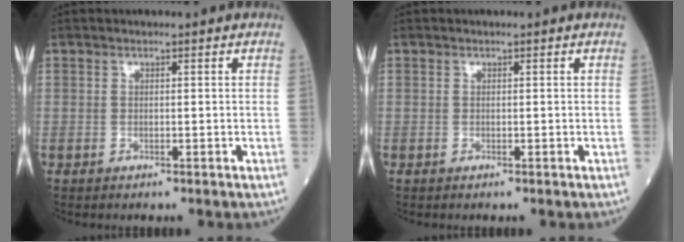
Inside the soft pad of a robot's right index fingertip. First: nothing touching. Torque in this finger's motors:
{"motor_torque": [0.00, 0.00, 0.00, 0.00]}